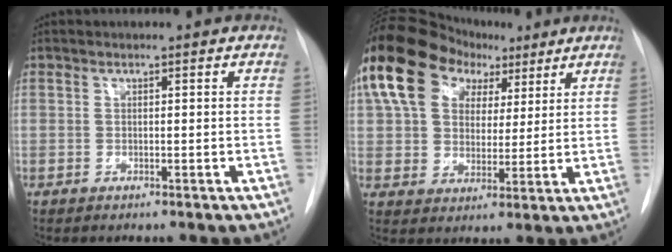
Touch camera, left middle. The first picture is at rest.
{"total": 15.0, "force": [8.1, 10.0, 7.8], "torque": [-0.156, 0.052, 0.141]}